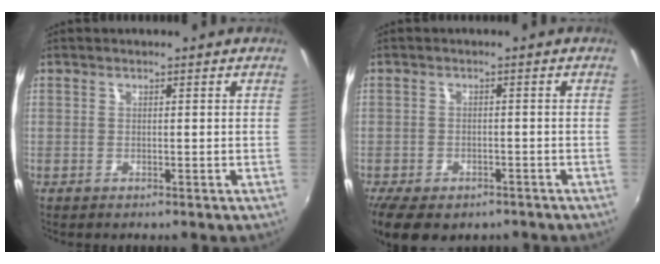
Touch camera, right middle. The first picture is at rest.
{"total": 9.1, "force": [-6.1, 4.8, 4.7], "torque": [-0.108, -0.024, -0.095]}